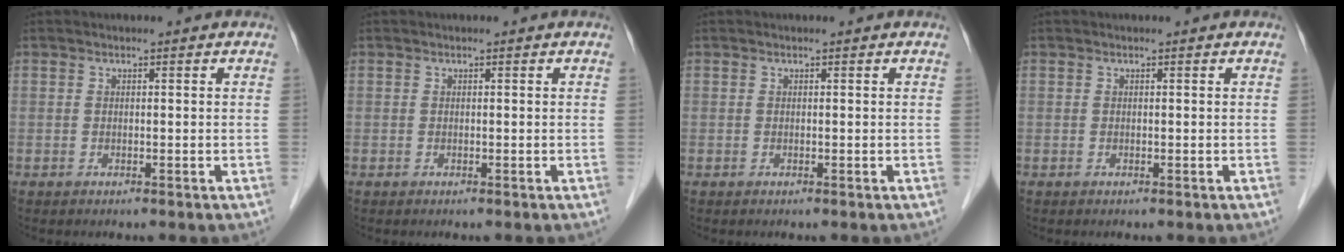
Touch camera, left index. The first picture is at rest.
{"total": 0.0}
{"total": 0.0}
{"total": 0.0}